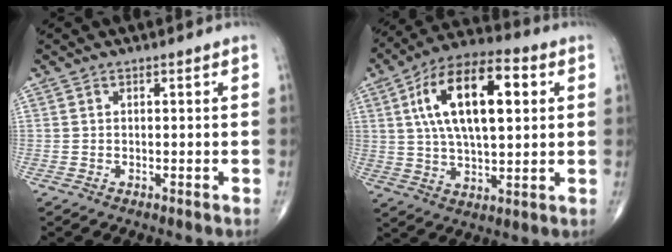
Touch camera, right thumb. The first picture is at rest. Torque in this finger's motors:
{"motor_torque": [-0.70, 1.97, 1.25, 0.04, 0.58]}